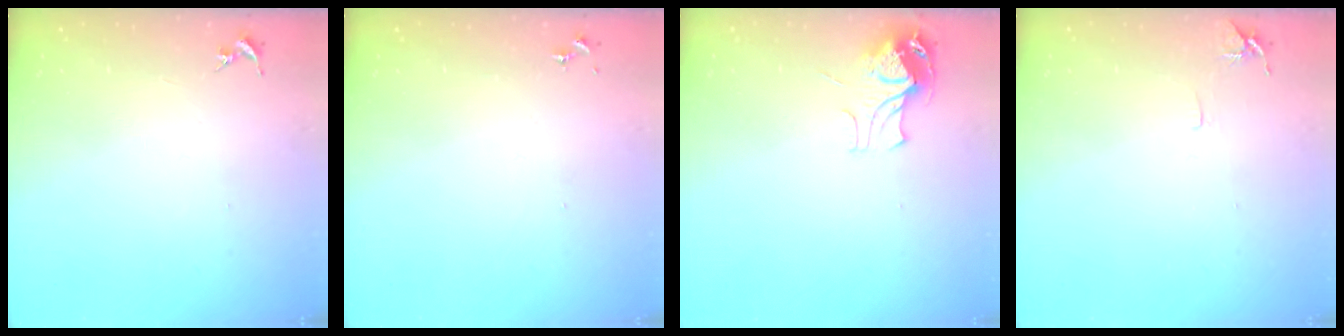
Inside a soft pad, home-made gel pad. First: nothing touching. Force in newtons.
{"total": 0.0}
{"total": 9.5, "press": 9.5, "slide": 1.1}
{"total": 6.5, "press": 6.4, "slide": 0.7}